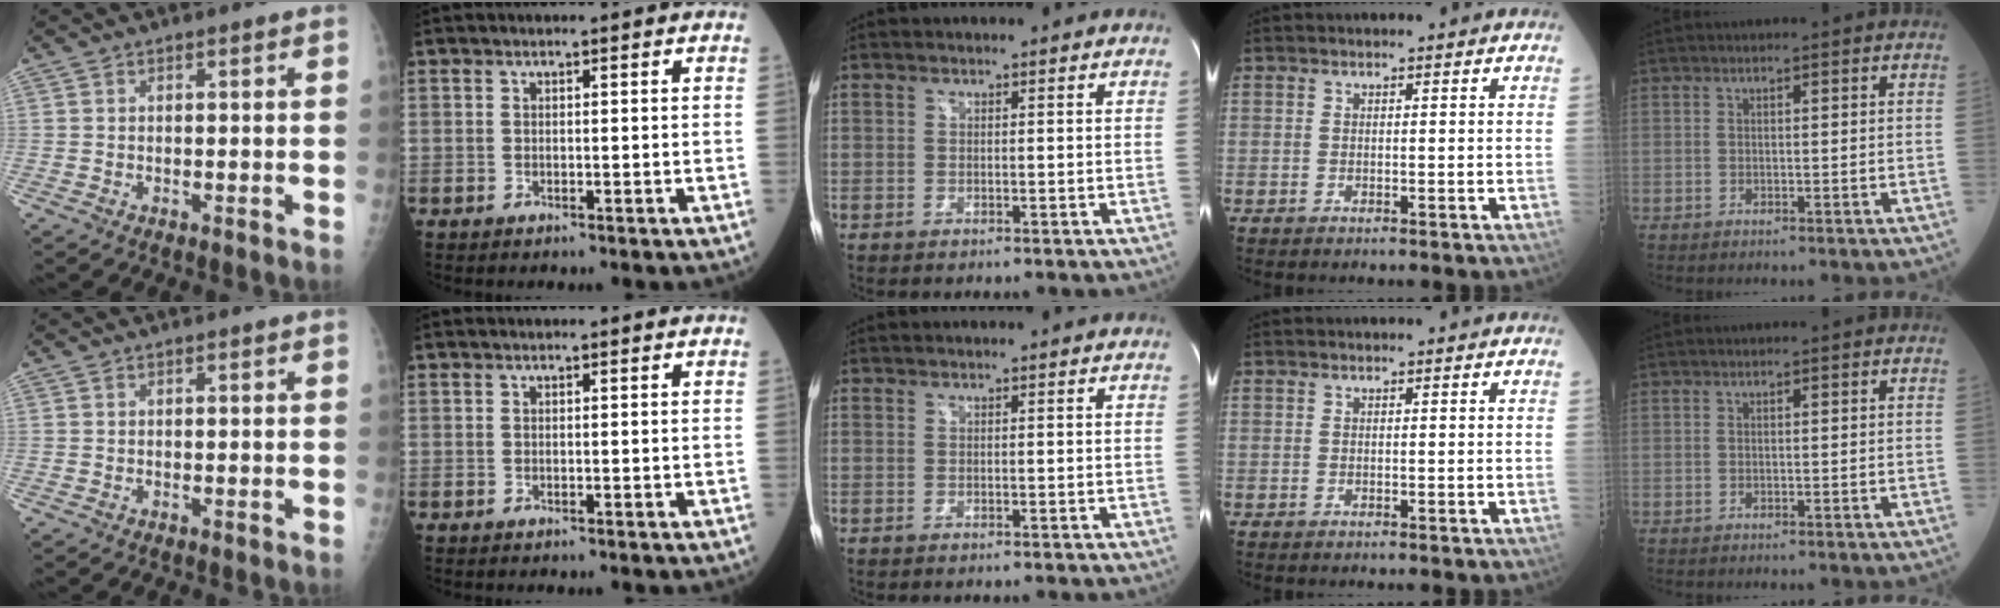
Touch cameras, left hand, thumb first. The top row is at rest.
{}